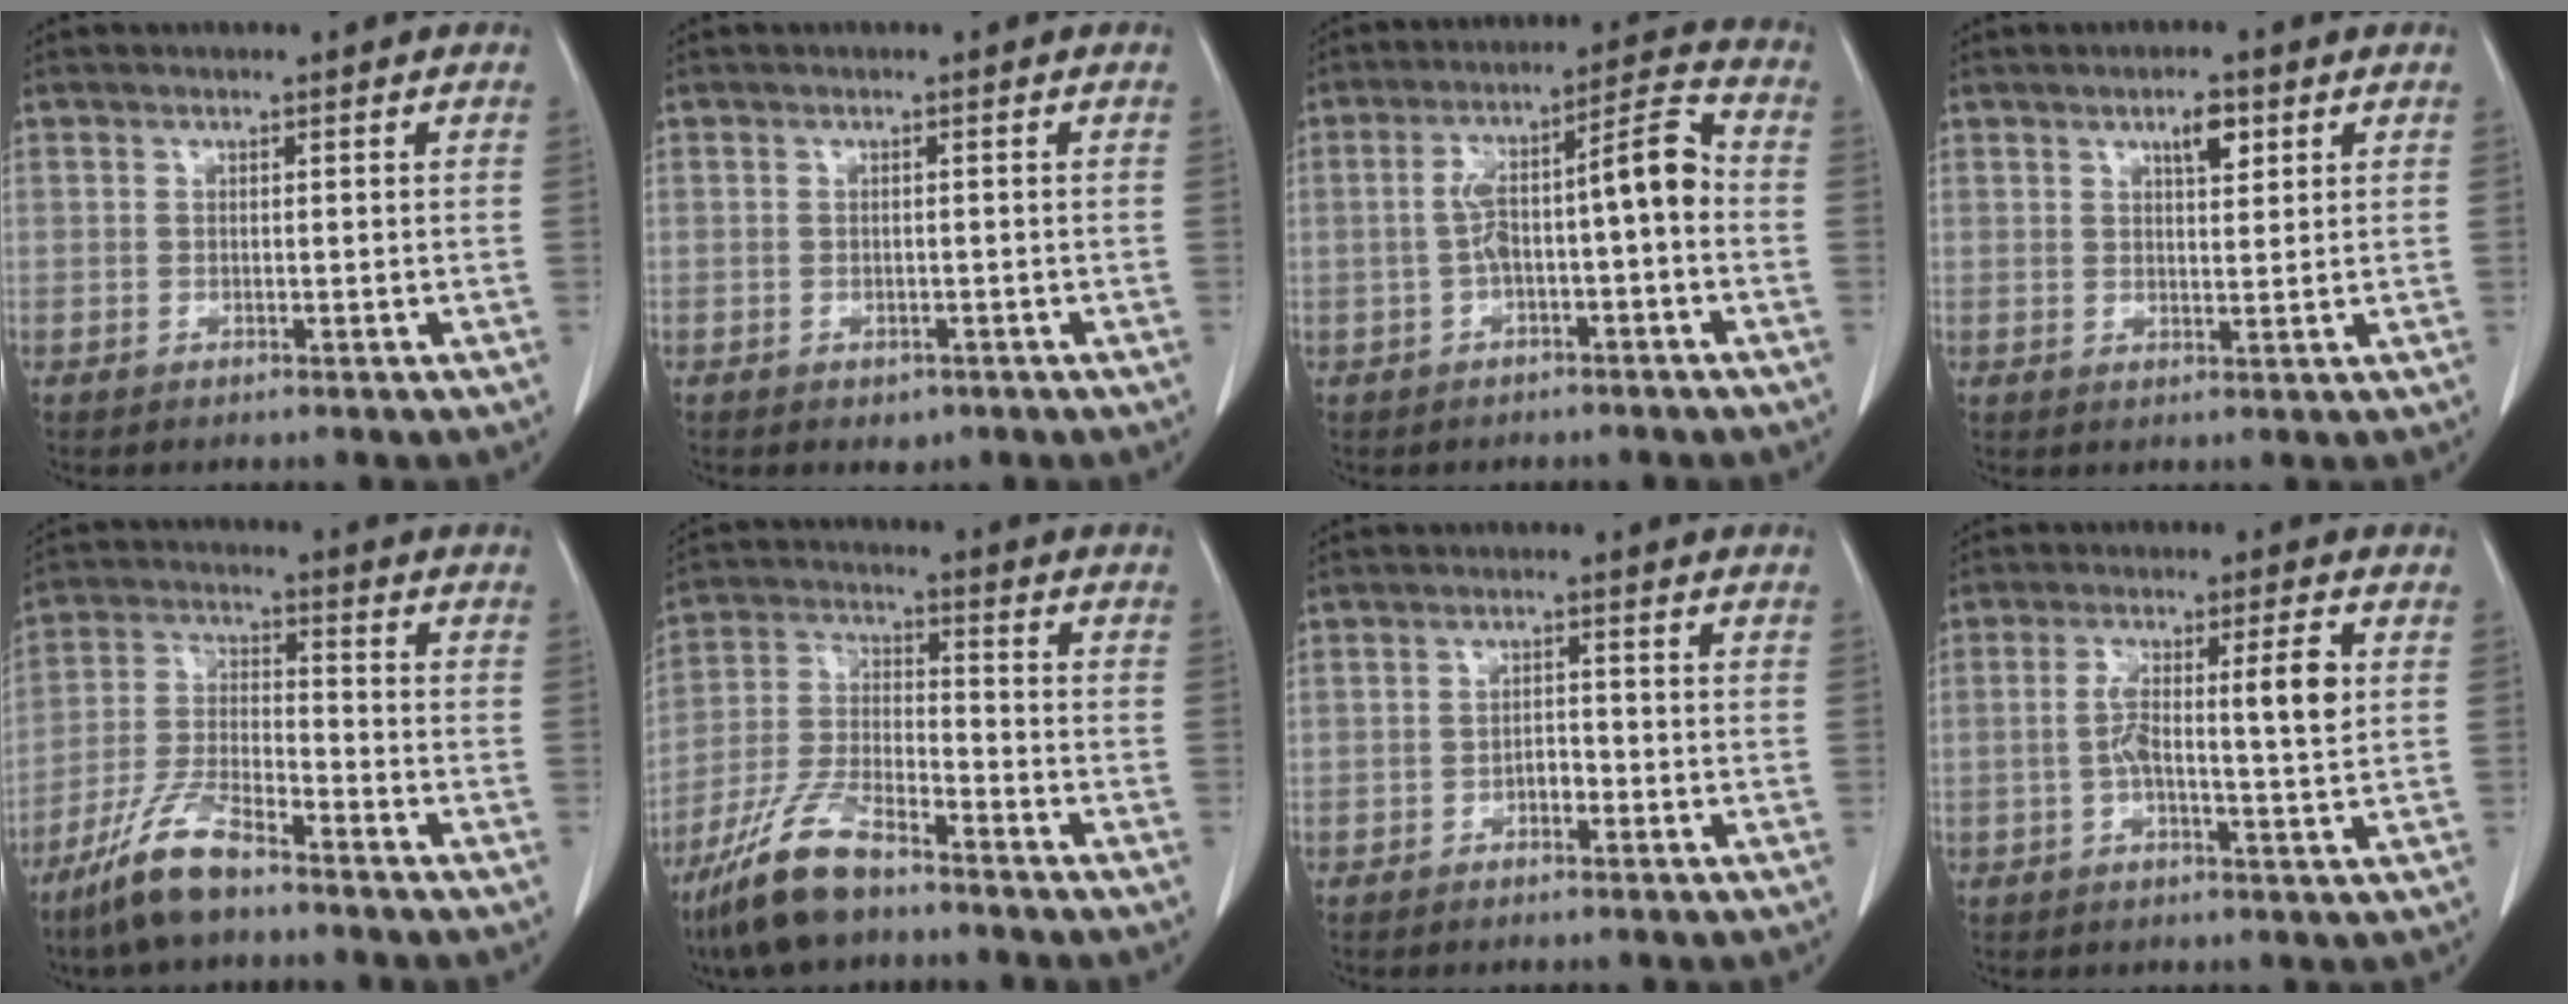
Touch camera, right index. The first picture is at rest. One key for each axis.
{"total": 1.7, "fx": -1.0, "fy": 1.1, "fz": 0.8, "tx": -0.012, "ty": 0.001, "tz": -0.004}
{"total": 9.4, "fx": -1.4, "fy": 1.6, "fz": 9.2, "tx": -0.156, "ty": 0.045, "tz": -0.020}
{"total": 3.5, "fx": 1.9, "fy": 1.1, "fz": 2.8, "tx": -0.047, "ty": 0.000, "tz": 0.032}
{"total": 9.8, "fx": -7.4, "fy": 1.9, "fz": 6.1, "tx": -0.138, "ty": -0.017, "tz": -0.147}
{"total": 11.4, "fx": -8.6, "fy": 2.8, "fz": 6.9, "tx": -0.155, "ty": -0.015, "tz": -0.167}
{"total": 1.8, "fx": -1.0, "fy": 0.8, "fz": 1.2, "tx": -0.018, "ty": 0.005, "tz": -0.016}
{"total": 7.6, "fx": 0.5, "fy": 0.8, "fz": 7.6, "tx": -0.138, "ty": 0.015, "tz": 0.007}